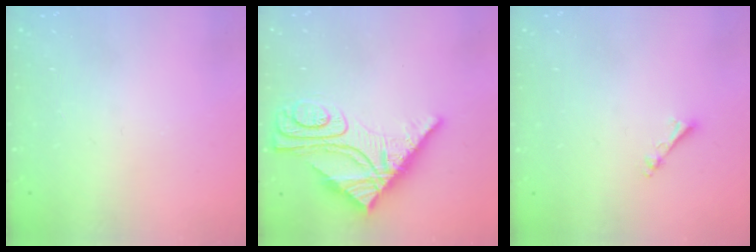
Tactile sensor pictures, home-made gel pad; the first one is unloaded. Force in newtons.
{"total": 15.2, "press": 15.1, "slide": 1.6}
{"total": 2.5, "press": 2.5, "slide": 0.3}